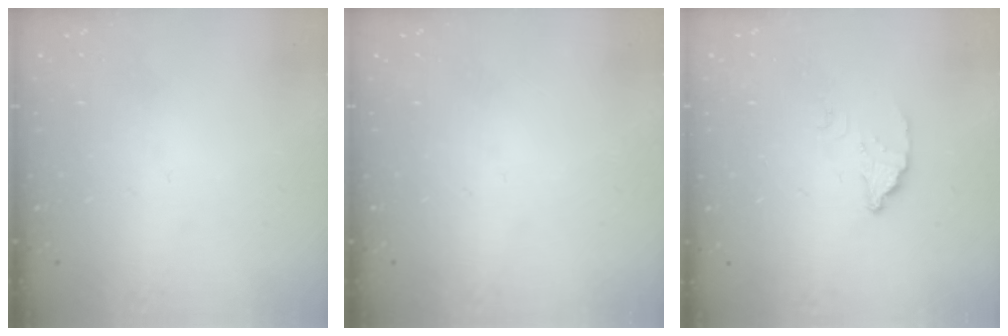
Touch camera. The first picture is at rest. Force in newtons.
{"total": 0.0}
{"total": 2.8, "press": 2.7, "slide": 0.2}